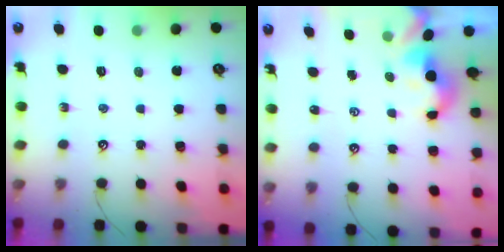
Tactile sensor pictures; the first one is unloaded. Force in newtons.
{"total": 1.7, "press": 1.7, "slide": 0.2}